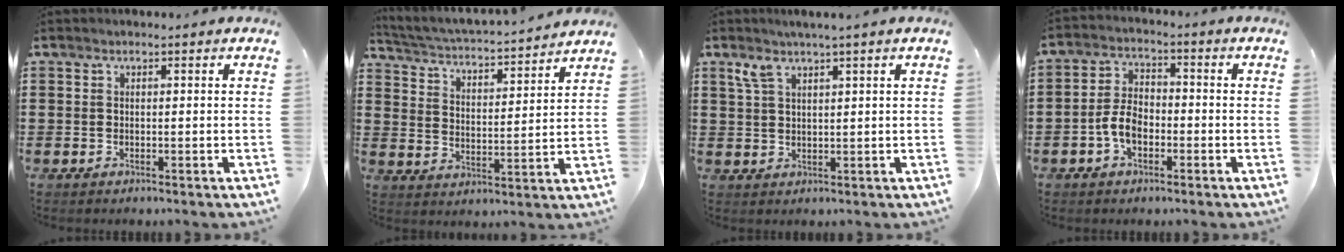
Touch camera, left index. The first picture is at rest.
{"total": 3.2, "force": [3.1, -0.1, 0.8], "torque": [-0.036, -0.031, 0.044]}
{"total": 3.2, "force": [2.1, 0.6, 2.3], "torque": [-0.053, 0.003, 0.038]}
{"total": 5.2, "force": [-1.9, 3.0, 3.9], "torque": [-0.094, 0.001, -0.041]}